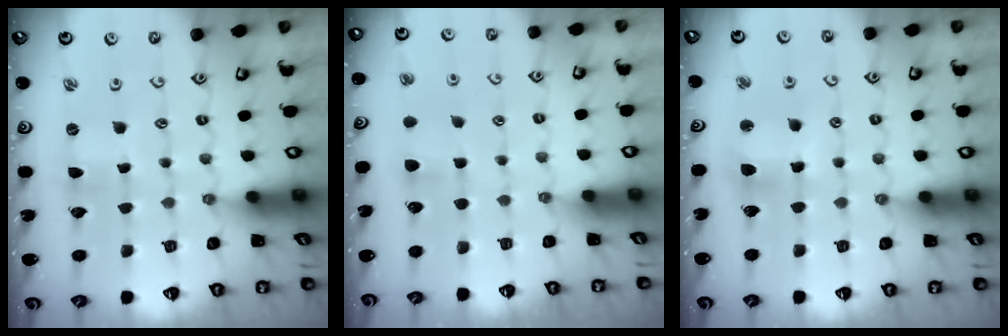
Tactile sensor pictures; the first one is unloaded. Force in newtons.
{"total": 5.0, "press": 4.9, "slide": 0.7}
{"total": 8.4, "press": 8.3, "slide": 1.3}